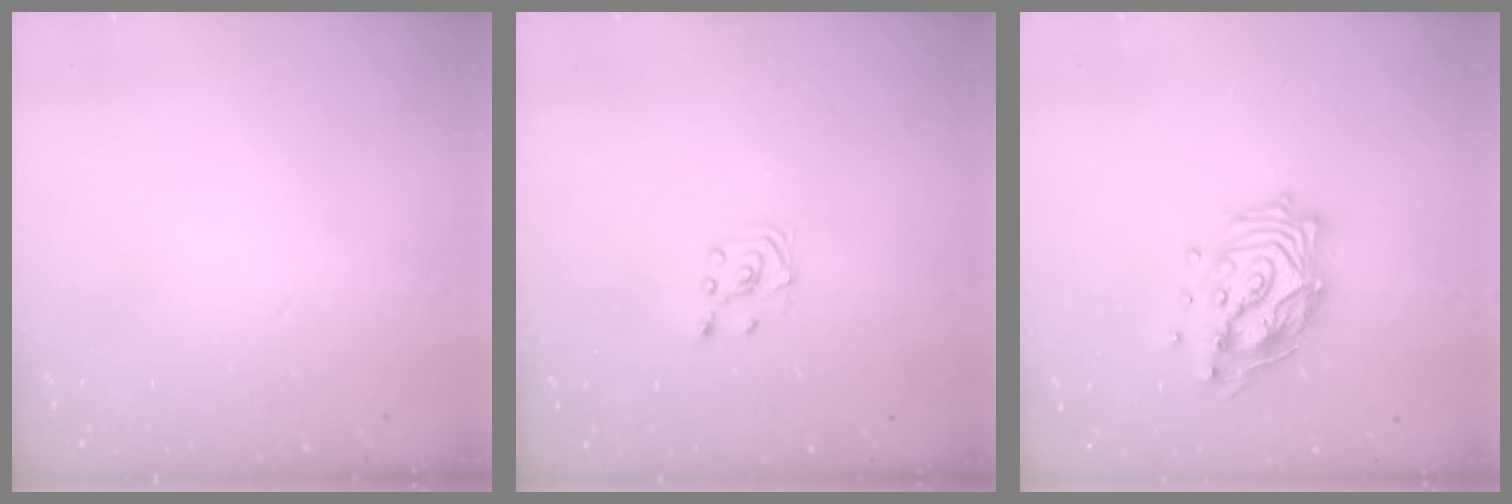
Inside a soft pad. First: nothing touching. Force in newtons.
{"total": 2.3, "press": 2.2, "slide": 0.6}
{"total": 15.2, "press": 15.2, "slide": 1.1}